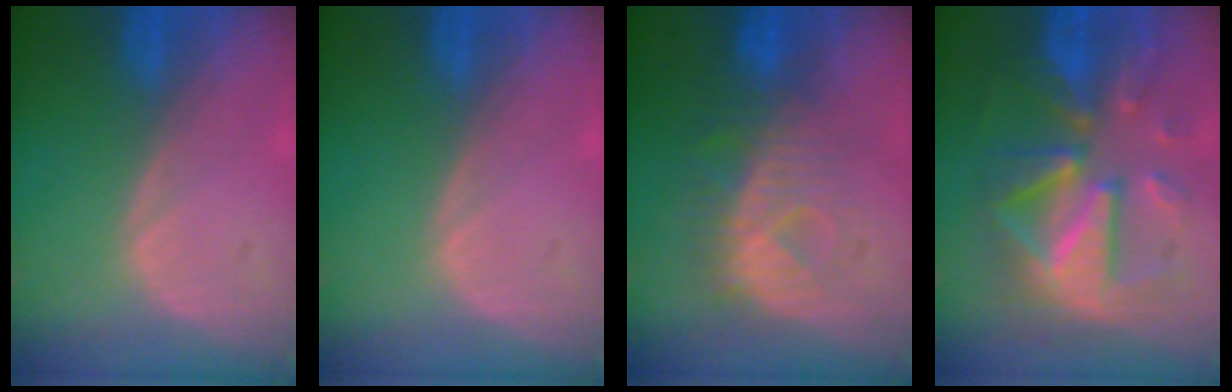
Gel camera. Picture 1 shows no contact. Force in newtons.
{"total": 0.0}
{"total": 8.1, "press": 7.9, "slide": 2.0}
{"total": 12.4, "press": 12.3, "slide": 1.2}